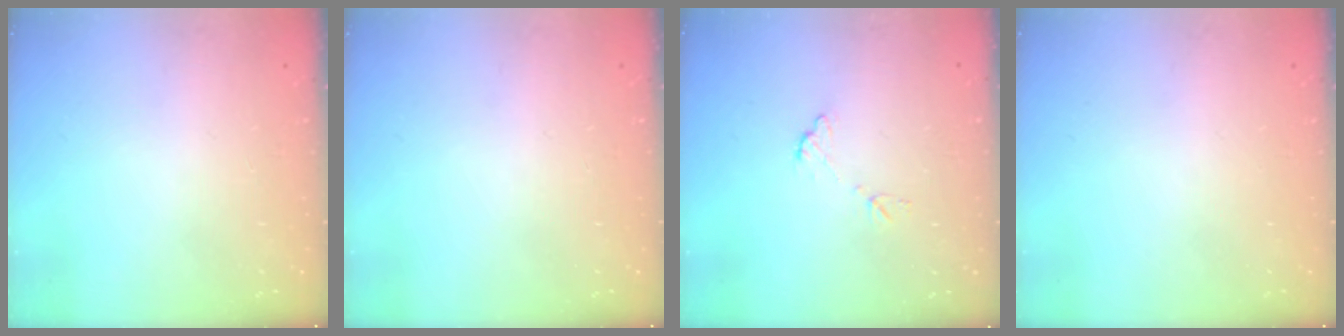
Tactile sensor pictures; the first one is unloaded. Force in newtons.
{"total": 0.0}
{"total": 7.3, "press": 7.3, "slide": 0.3}
{"total": 0.0}